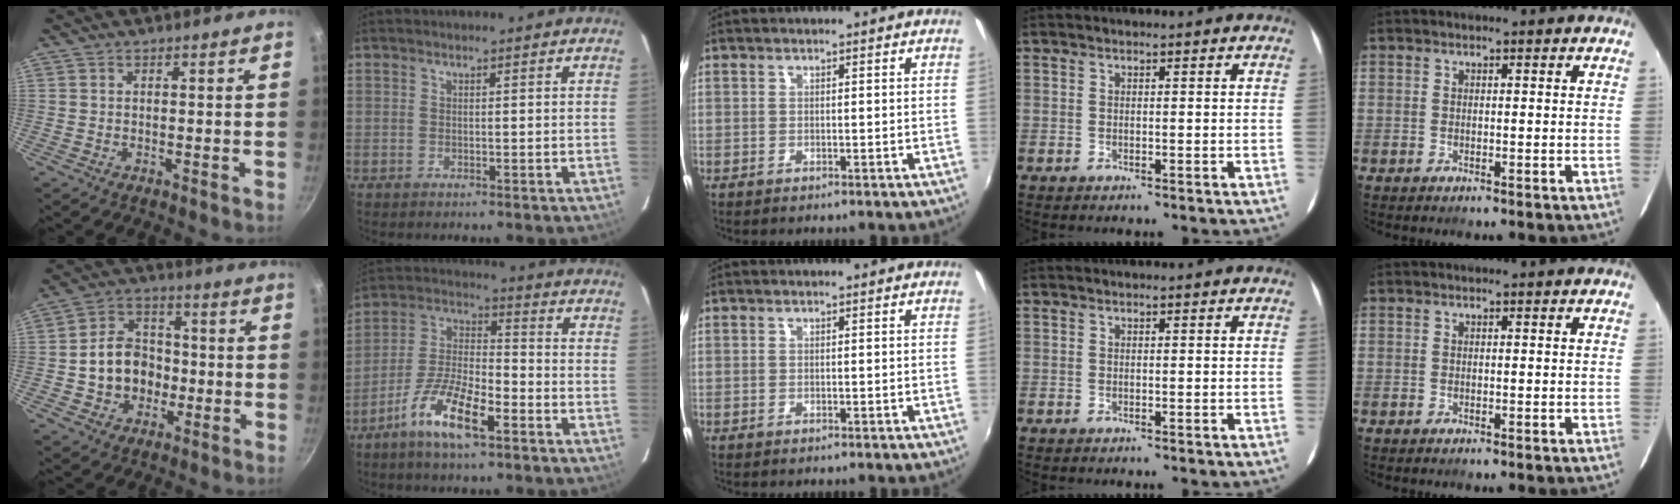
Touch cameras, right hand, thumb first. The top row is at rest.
{"thumb": {"total": 11.4, "force": [-1.8, 9.4, 6.2], "torque": [-0.070, 0.033, -0.032]}, "index": {"total": 12.2, "force": [-7.2, 3.4, 9.2], "torque": [-0.192, -0.001, -0.137]}}